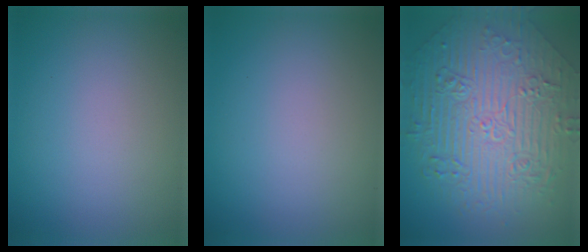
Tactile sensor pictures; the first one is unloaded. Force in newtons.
{"total": 0.0}
{"total": 10.8, "press": 7.4, "slide": 7.9}